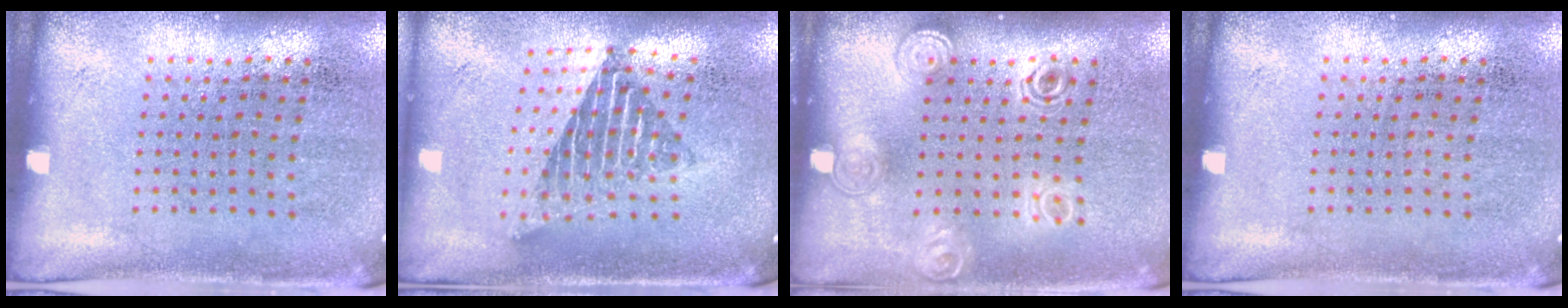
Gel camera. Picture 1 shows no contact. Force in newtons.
{"total": 1.8, "press": 1.4, "slide": 1.1}
{"total": 1.5, "press": 1.2, "slide": 0.9}
{"total": 0.0}